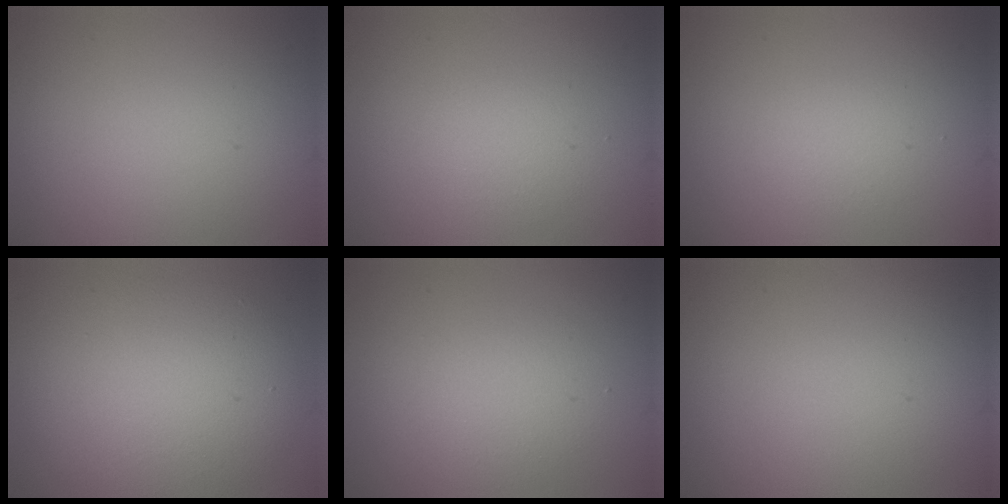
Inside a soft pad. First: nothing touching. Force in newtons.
{"total": 1.8, "press": 1.8, "slide": 0.1}
{"total": 1.3, "press": 1.3, "slide": 0.1}
{"total": 6.7, "press": 6.7, "slide": 0.9}
{"total": 2.7, "press": 2.7, "slide": 0.2}
{"total": 0.0}